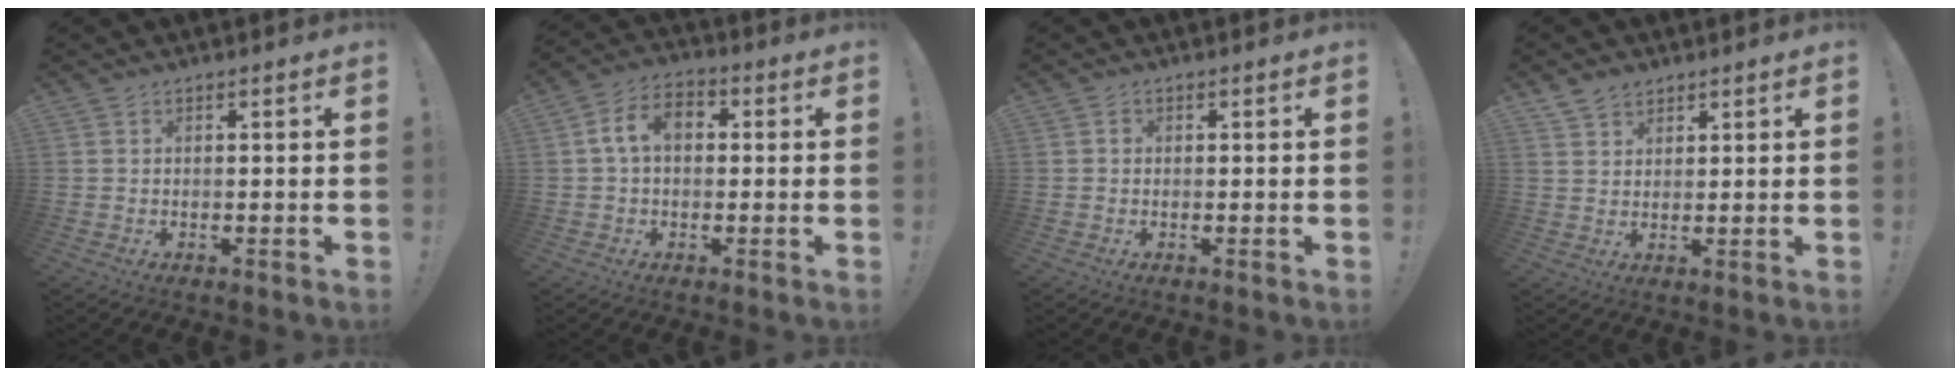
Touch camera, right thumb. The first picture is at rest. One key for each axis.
{"total": 8.8, "fx": 1.2, "fy": 5.9, "fz": 6.4, "tx": -0.113, "ty": 0.016, "tz": 0.024}
{"total": 0.8, "fx": -0.3, "fy": 0.8, "fz": 0.2, "tx": -0.005, "ty": 0.005, "tz": -0.004}
{"total": 4.2, "fx": 3.2, "fy": 2.6, "fz": 1.0, "tx": -0.020, "ty": -0.014, "tz": 0.061}